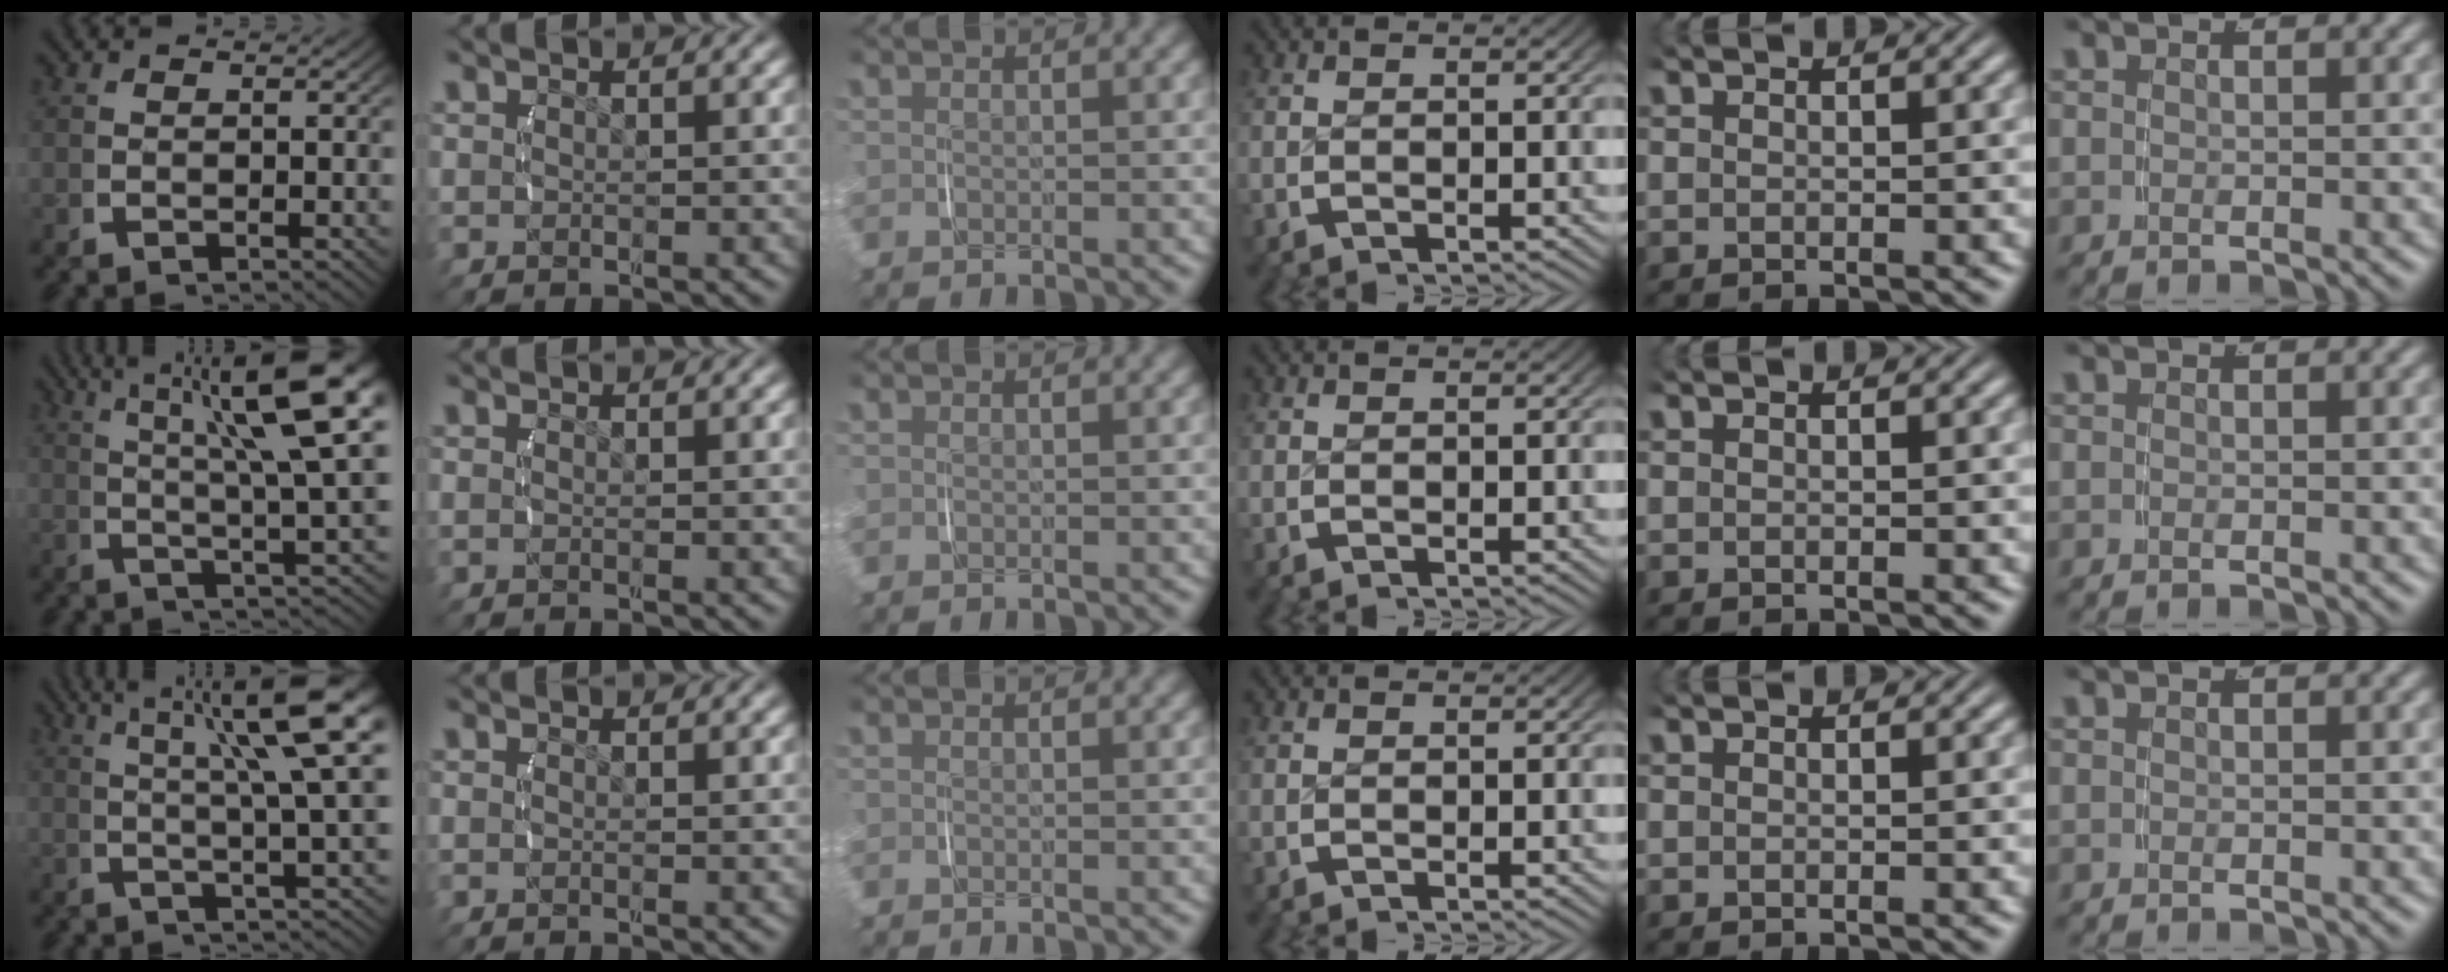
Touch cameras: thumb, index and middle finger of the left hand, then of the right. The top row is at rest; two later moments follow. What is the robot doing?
{"motion": "lift_and_place", "object": "phone"}